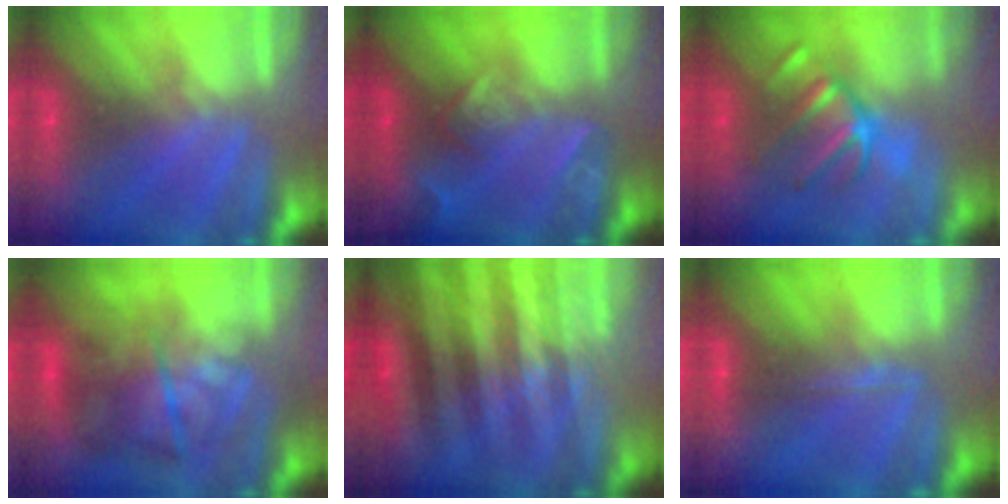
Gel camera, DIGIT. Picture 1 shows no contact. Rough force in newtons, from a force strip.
{"total": 2.4}
{"total": 2.8}
{"total": 7.7}
{"total": 4.9}
{"total": 1.7}